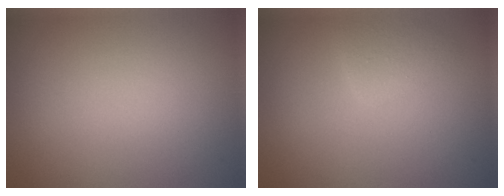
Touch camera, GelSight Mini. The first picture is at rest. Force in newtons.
{"total": 1.6, "press": 1.6, "slide": 0.0}